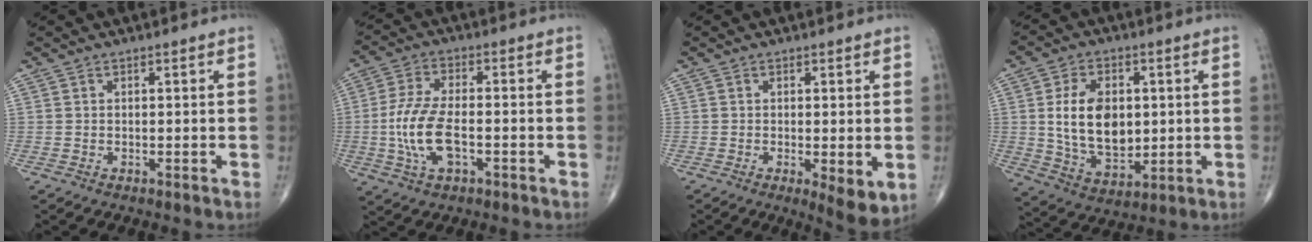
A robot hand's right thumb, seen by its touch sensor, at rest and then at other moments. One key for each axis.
{"total": 10.7, "fx": -2.1, "fy": 4.9, "fz": 9.2, "tx": -0.199, "ty": 0.012, "tz": -0.042}
{"total": 5.7, "fx": -1.0, "fy": 1.6, "fz": 5.4, "tx": -0.082, "ty": -0.020, "tz": -0.014}
{"total": 13.7, "fx": 1.3, "fy": 8.8, "fz": 10.4, "tx": -0.159, "ty": -0.015, "tz": 0.033}